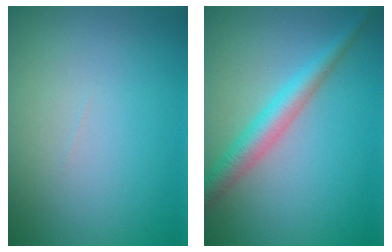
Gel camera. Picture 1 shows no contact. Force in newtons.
{"total": 3.6, "press": 3.6, "slide": 0.1}